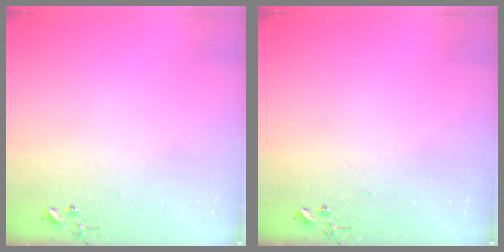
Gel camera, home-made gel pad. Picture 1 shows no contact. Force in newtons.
{"total": 0.0}